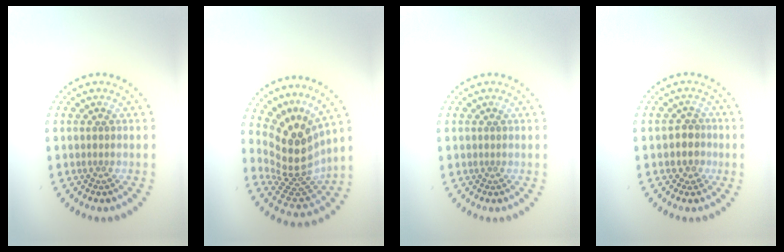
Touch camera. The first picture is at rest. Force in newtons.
{"total": 5.1, "press": 3.7, "slide": 3.5}
{"total": 0.0}
{"total": 1.8, "press": 1.5, "slide": 1.1}